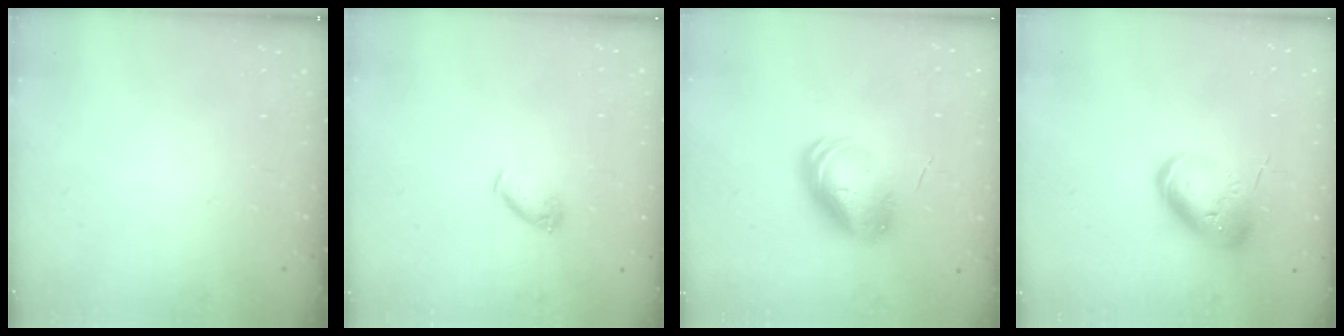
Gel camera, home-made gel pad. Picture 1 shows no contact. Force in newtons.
{"total": 6.3, "press": 6.3, "slide": 0.5}
{"total": 10.9, "press": 10.7, "slide": 2.0}
{"total": 12.5, "press": 12.4, "slide": 1.9}